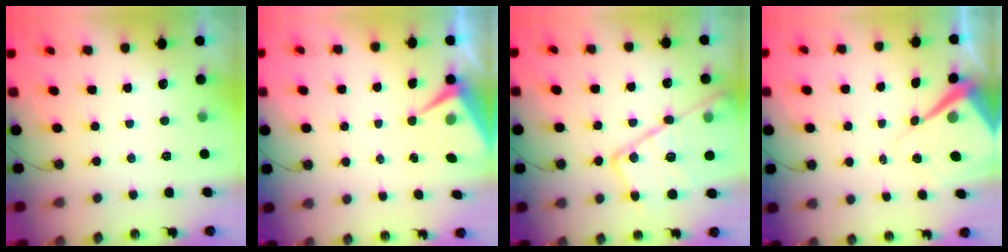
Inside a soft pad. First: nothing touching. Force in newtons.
{"total": 8.2, "press": 8.2, "slide": 0.1}
{"total": 21.8, "press": 21.7, "slide": 2.1}
{"total": 9.6, "press": 9.6, "slide": 0.7}